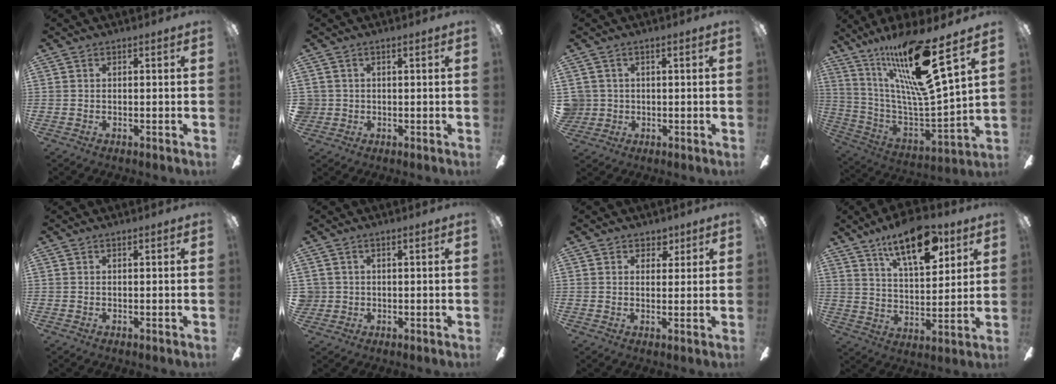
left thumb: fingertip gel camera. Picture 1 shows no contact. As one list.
[{"total": 2.0, "force": [0.3, 1.9, 0.2], "torque": [-0.007, 0.004, 0.003]}, {"total": 3.2, "force": [0.6, 3.2, 0.1], "torque": [-0.014, 0.008, 0.012]}, {"total": 22.6, "force": [14.8, 3.2, 16.7], "torque": [-0.314, -0.092, 0.235]}, {"total": 0.0}, {"total": 2.2, "force": [0.4, 2.1, 0.2], "torque": [-0.009, 0.004, 0.007]}, {"total": 3.7, "force": [2.4, 2.7, 0.8], "torque": [0.000, -0.006, 0.039]}, {"total": 16.6, "force": [10.3, 7.1, 11.0], "torque": [-0.173, -0.039, 0.171]}]